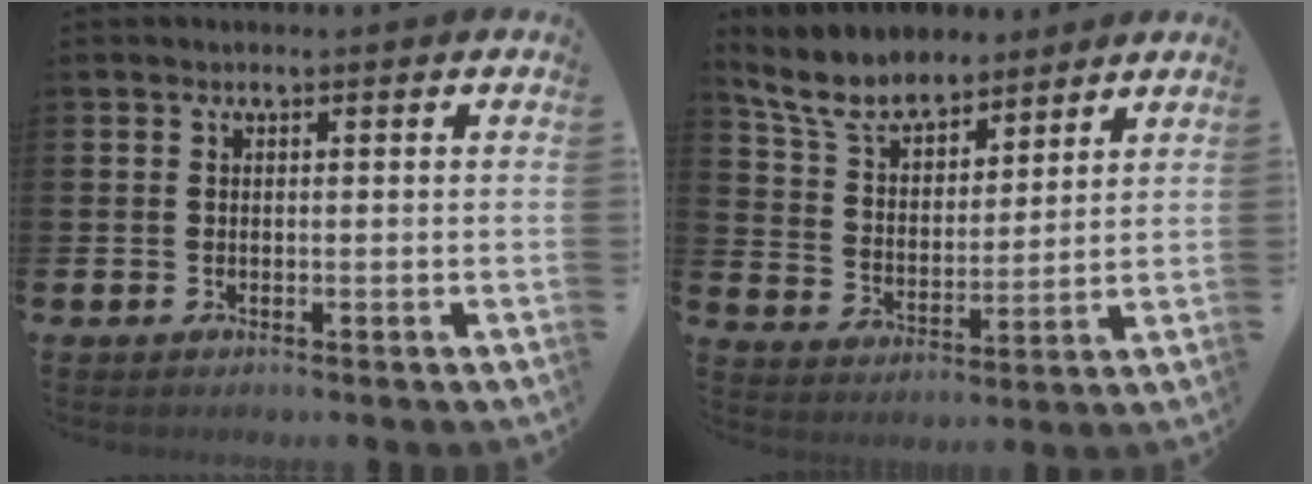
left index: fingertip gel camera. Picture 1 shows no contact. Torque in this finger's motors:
{"motor_torque": [0.89, -0.92, 0.90, 0.16]}